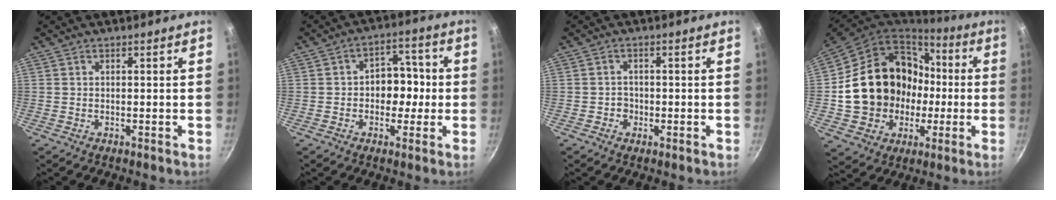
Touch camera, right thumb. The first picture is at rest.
{"total": 8.0, "force": [-0.7, 6.1, 5.1], "torque": [-0.005, 0.024, -0.016]}
{"total": 2.1, "force": [-0.7, 1.9, 0.6], "torque": [0.003, 0.002, -0.012]}
{"total": 21.6, "force": [-0.1, 18.4, 11.5], "torque": [-0.174, 0.042, 0.024]}